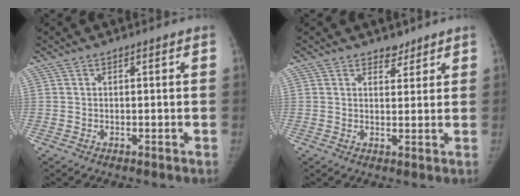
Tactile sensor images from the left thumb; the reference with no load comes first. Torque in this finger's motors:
{"motor_torque": [0.36, -0.49, 0.59, -0.41, 0.03]}